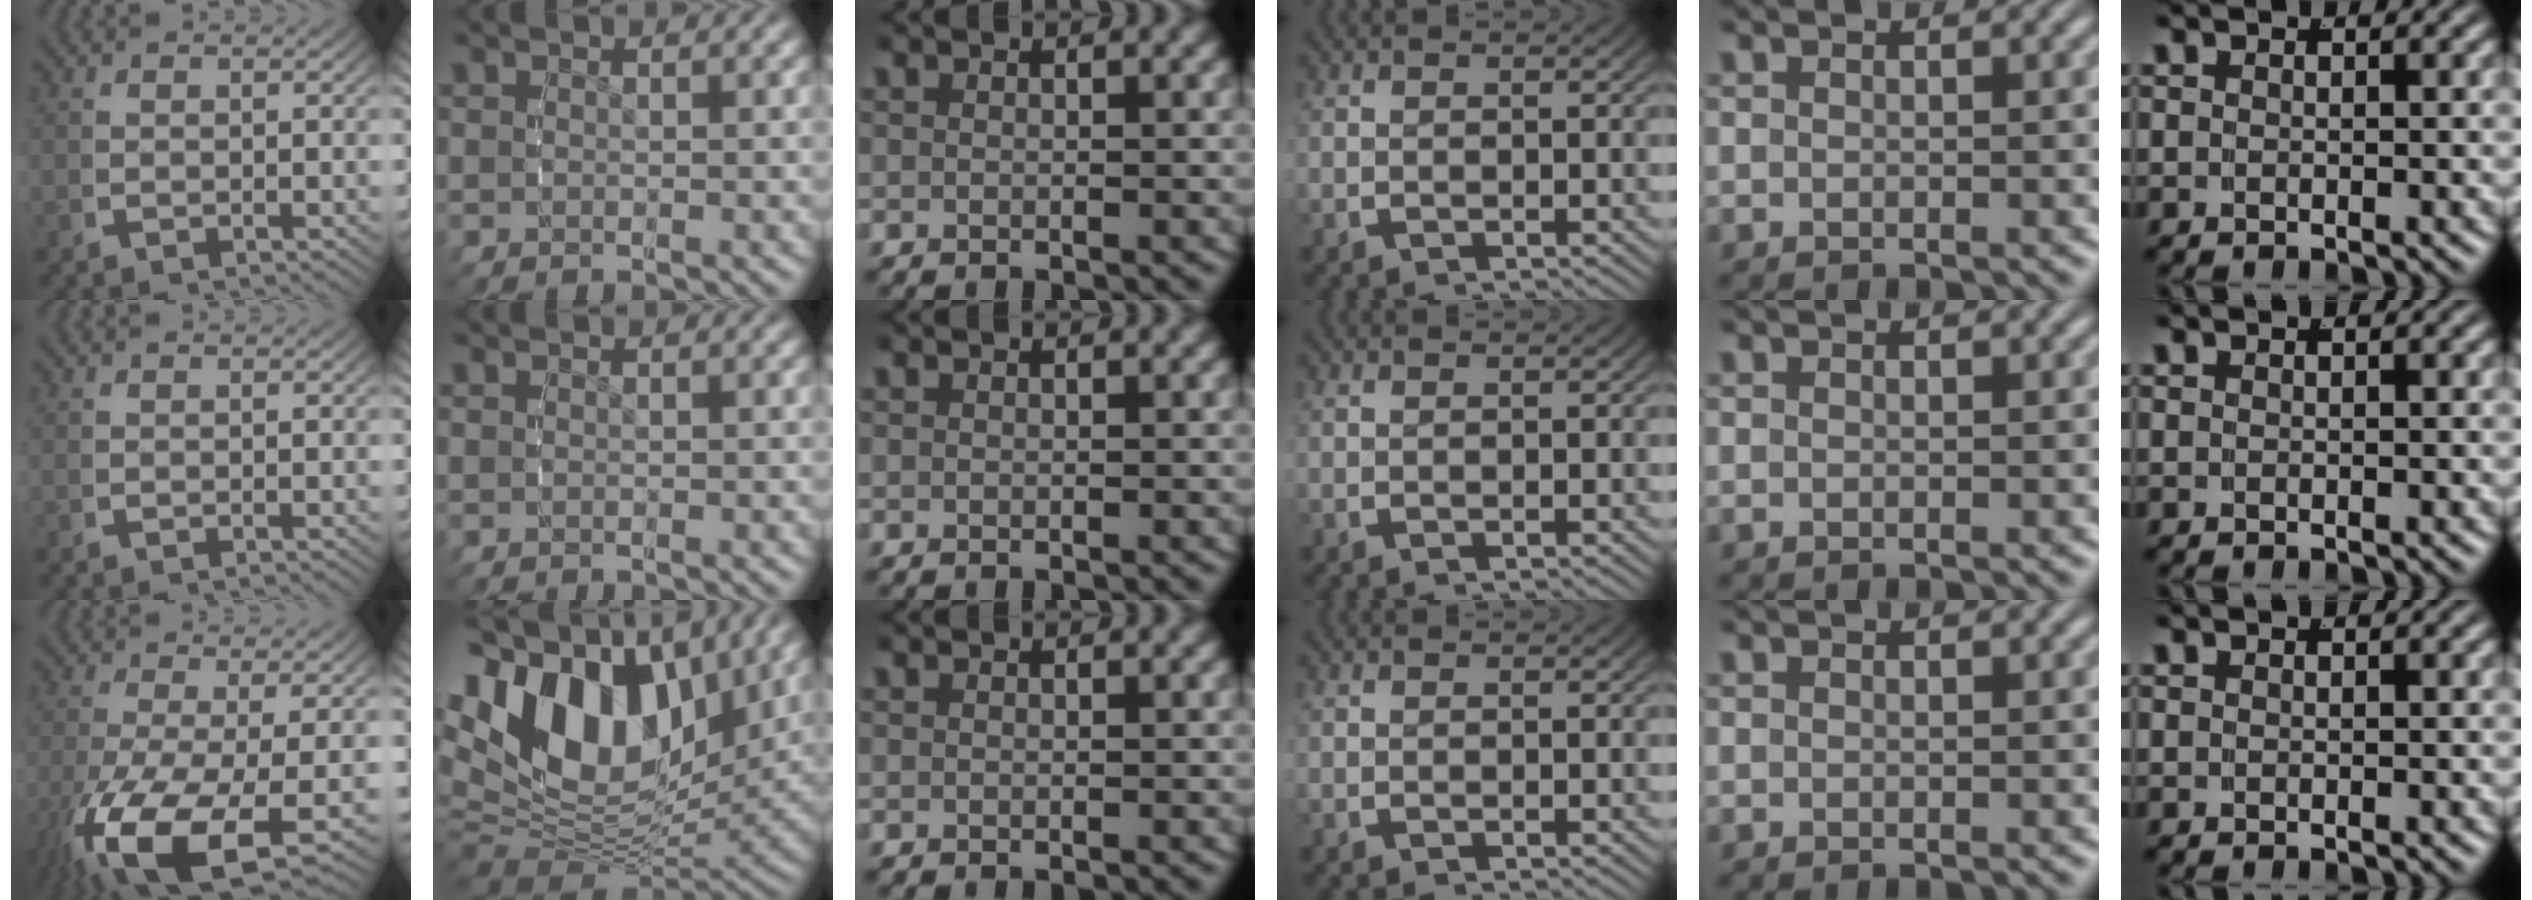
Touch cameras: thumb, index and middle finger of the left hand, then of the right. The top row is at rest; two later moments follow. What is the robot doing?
{"motion": "grasp_and_lifting", "object": "bowl"}